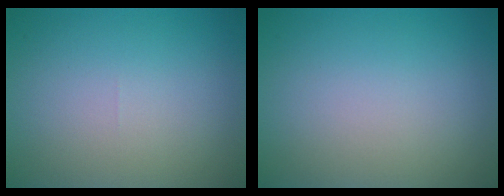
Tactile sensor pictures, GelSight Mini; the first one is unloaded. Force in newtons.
{"total": 0.0}